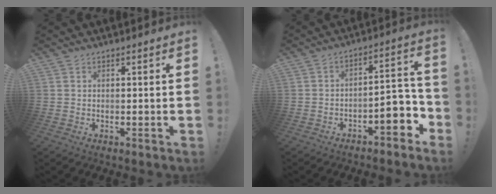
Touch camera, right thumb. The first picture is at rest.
{"total": 9.2, "force": [-3.9, 4.1, 7.2], "torque": [-0.084, 0.017, -0.066]}